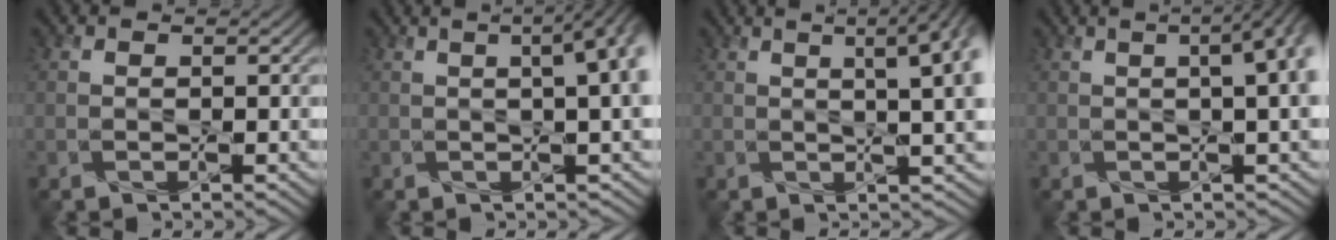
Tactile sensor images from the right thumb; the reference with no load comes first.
{"total": 7.7, "force": [1.1, 2.2, 7.3], "torque": [-0.086, 0.021, 0.005]}
{"total": 9.5, "force": [2.9, 3.2, 8.5], "torque": [-0.096, 0.041, 0.024]}
{"total": 7.6, "force": [1.1, 2.3, 7.2], "torque": [-0.088, 0.018, 0.006]}